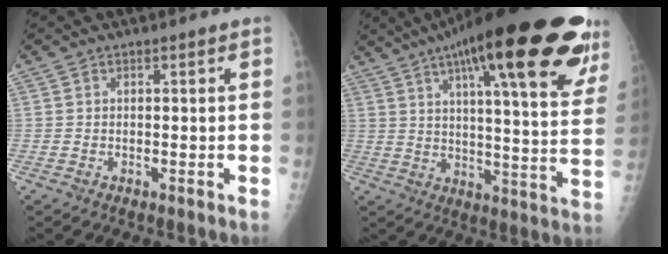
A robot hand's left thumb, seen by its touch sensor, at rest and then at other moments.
{"total": 32.2, "force": [18.8, 7.6, 25.0], "torque": [-0.292, -0.024, 0.256]}